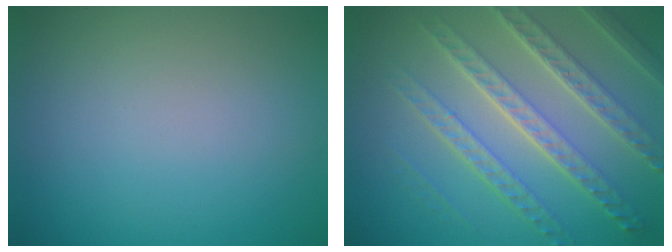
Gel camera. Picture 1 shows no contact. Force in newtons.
{"total": 7.6, "press": 5.4, "slide": 5.3}